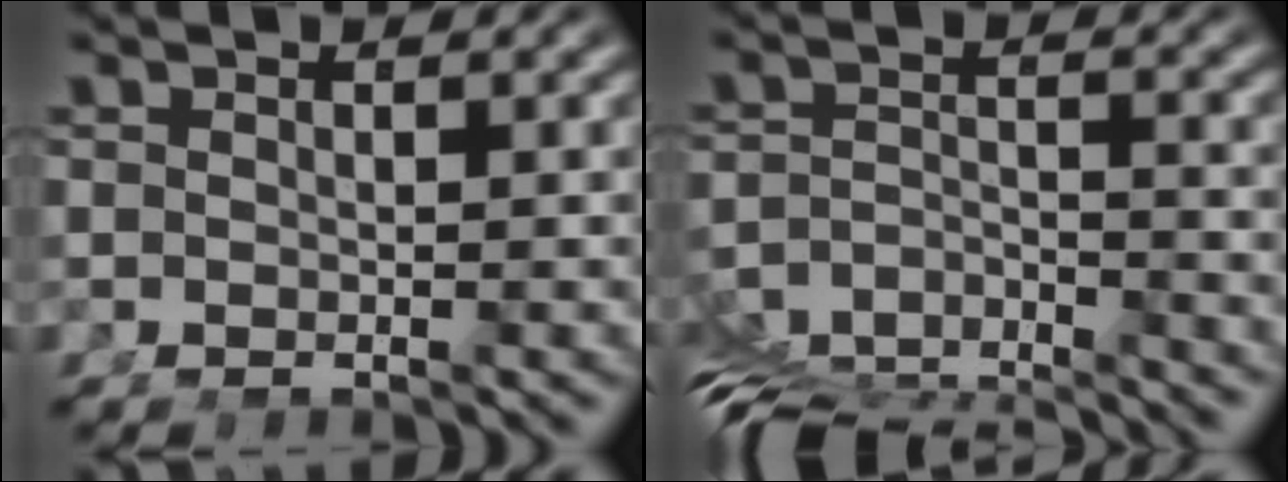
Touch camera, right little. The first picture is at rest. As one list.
[{"total": 7.5, "force": [-5.3, 3.4, 4.1], "torque": [-0.074, -0.043, -0.073]}]